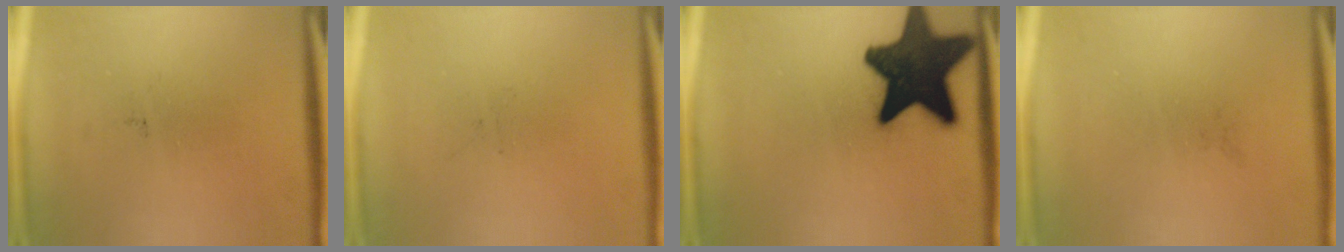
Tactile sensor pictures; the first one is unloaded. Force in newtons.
{"total": 0.0}
{"total": 18.7}
{"total": 0.0}